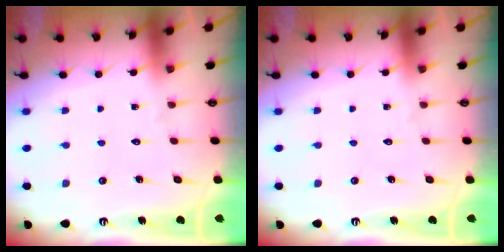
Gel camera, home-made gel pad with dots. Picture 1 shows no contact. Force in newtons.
{"total": 0.0}